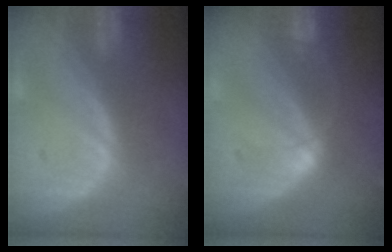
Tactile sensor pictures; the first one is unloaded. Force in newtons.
{"total": 3.3, "press": 3.3, "slide": 0.2}